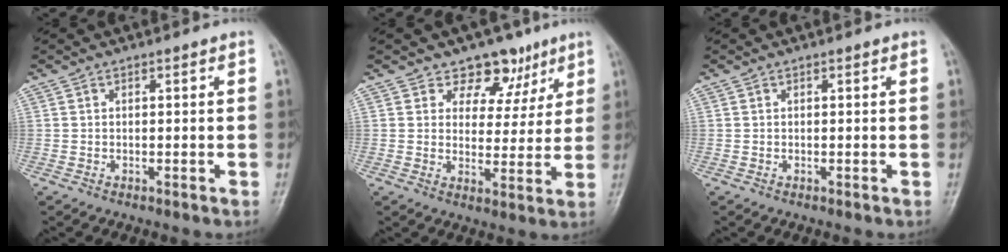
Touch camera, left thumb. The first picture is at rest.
{"total": 8.1, "force": [5.6, 5.6, 1.7], "torque": [0.020, -0.028, 0.078]}
{"total": 0.0}